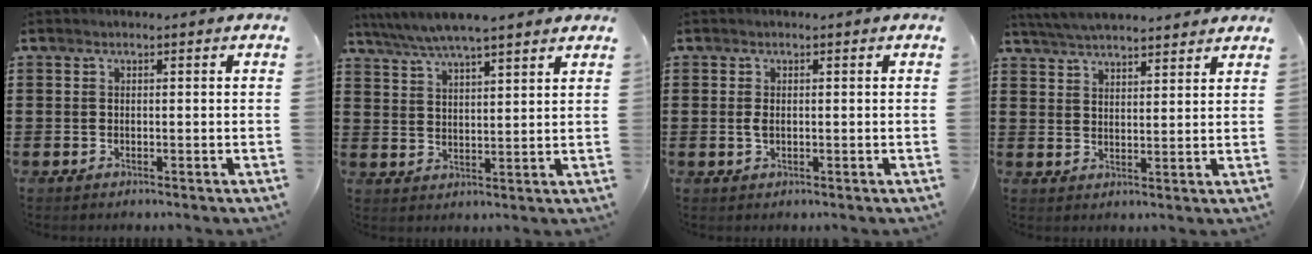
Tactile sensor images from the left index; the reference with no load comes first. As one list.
[{"total": 5.2, "force": [4.6, 0.3, 2.3], "torque": [-0.059, -0.015, 0.081]}, {"total": 1.5, "force": [0.1, 0.7, 1.3], "torque": [-0.027, 0.002, 0.000]}, {"total": 5.0, "force": [4.8, 0.2, 1.2], "torque": [-0.037, -0.015, 0.088]}]